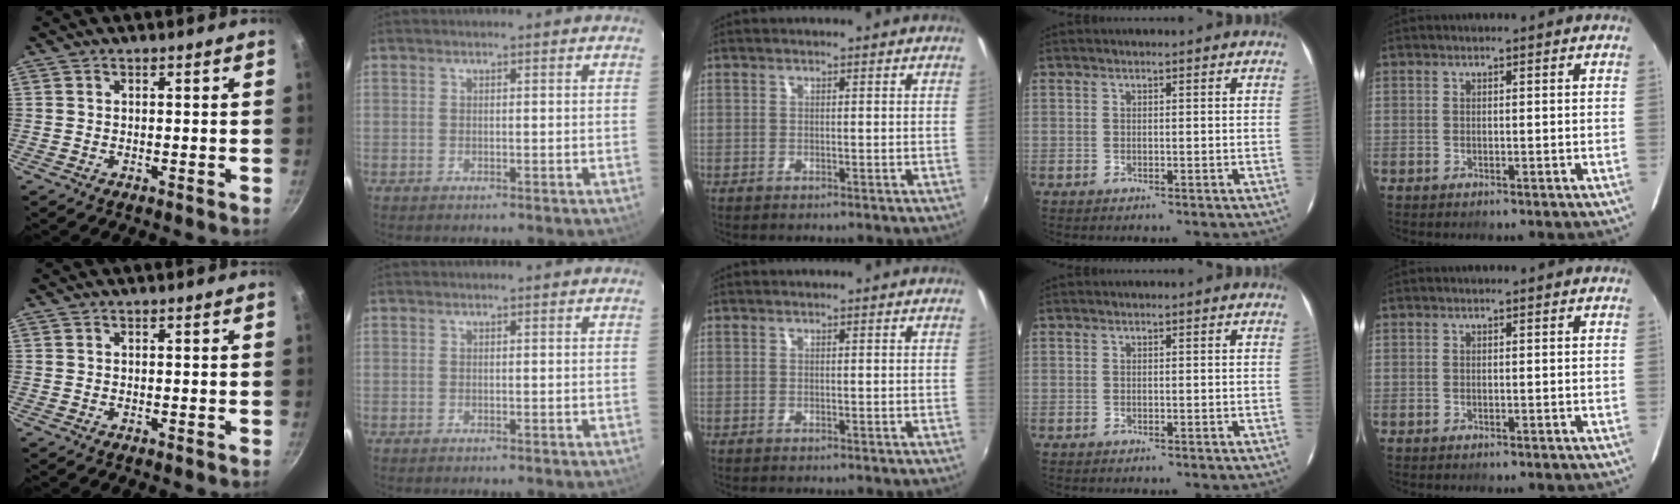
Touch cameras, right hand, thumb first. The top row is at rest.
{}